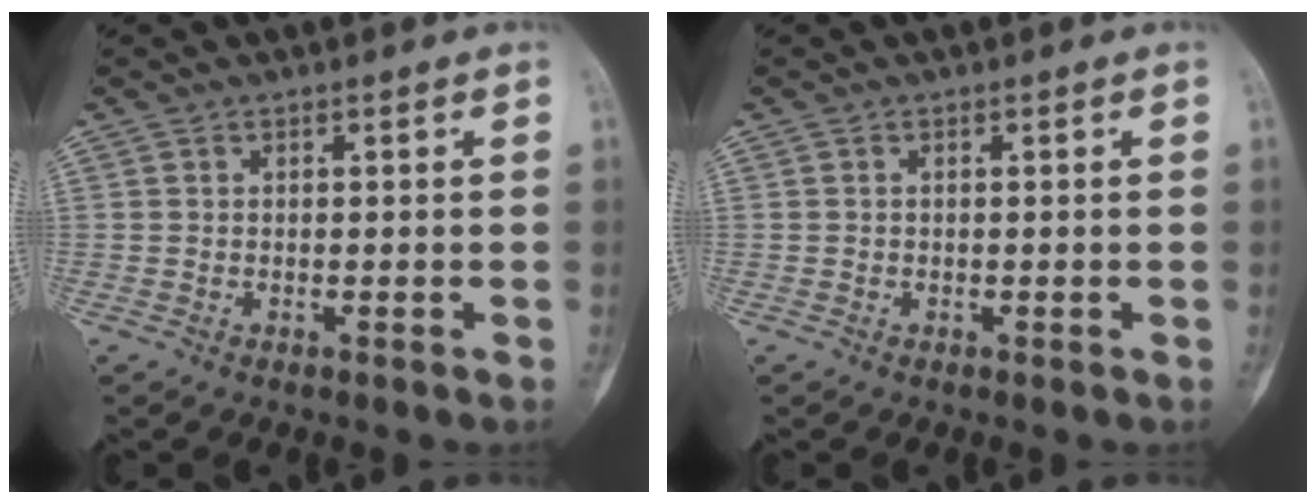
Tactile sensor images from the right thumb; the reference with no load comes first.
{"total": 0.0}